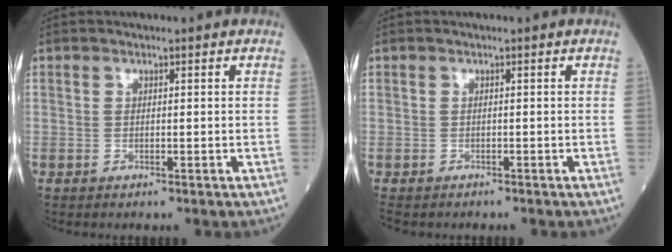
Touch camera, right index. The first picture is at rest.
{"total": 3.1, "force": [-2.6, 1.5, 0.6], "torque": [-0.012, -0.001, -0.040]}